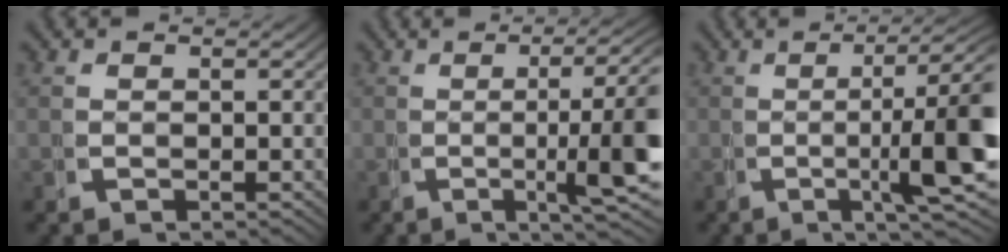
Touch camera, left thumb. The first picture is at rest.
{"total": 9.6, "force": [0.6, 2.9, 9.2], "torque": [-0.117, 0.003, -0.003]}
{"total": 9.5, "force": [0.7, 2.7, 9.1], "torque": [-0.124, 0.002, -0.002]}